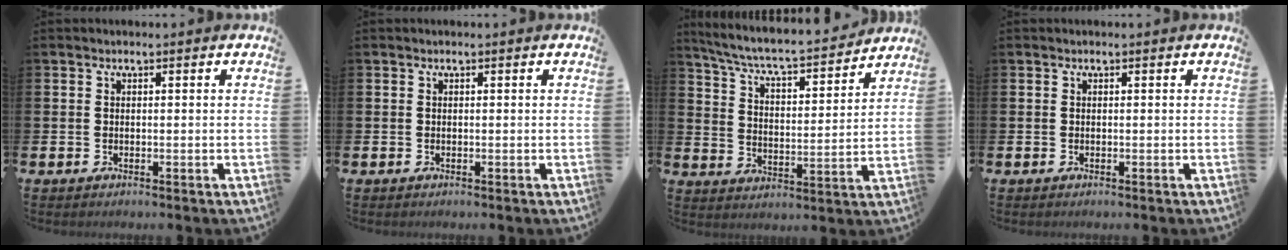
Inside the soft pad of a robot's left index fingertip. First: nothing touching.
{"total": 0.0}
{"total": 6.6, "force": [6.1, 0.7, 2.3], "torque": [-0.076, -0.049, 0.100]}
{"total": 0.0}